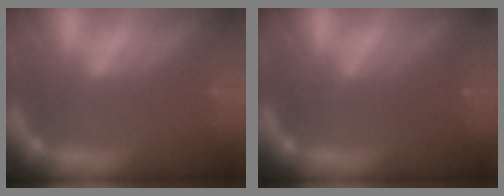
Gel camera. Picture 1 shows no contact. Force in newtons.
{"total": 2.0}